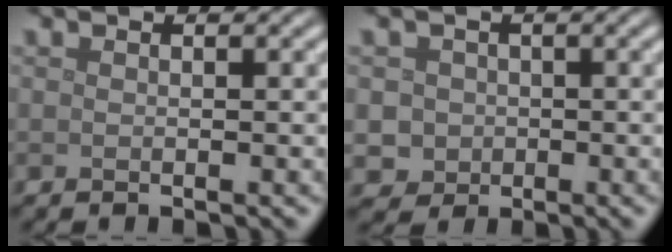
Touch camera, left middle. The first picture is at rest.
{"total": 2.5, "force": [-0.2, 2.4, 0.4], "torque": [0.007, 0.006, -0.008]}